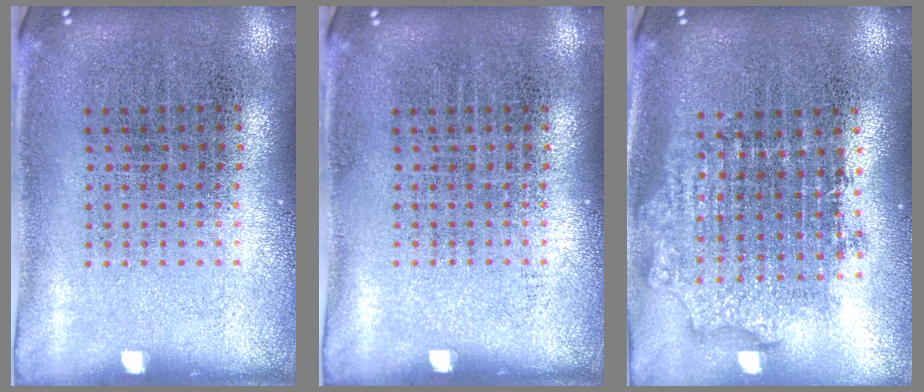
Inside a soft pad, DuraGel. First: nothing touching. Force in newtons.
{"total": 0.0}
{"total": 1.8, "press": 1.4, "slide": 1.1}